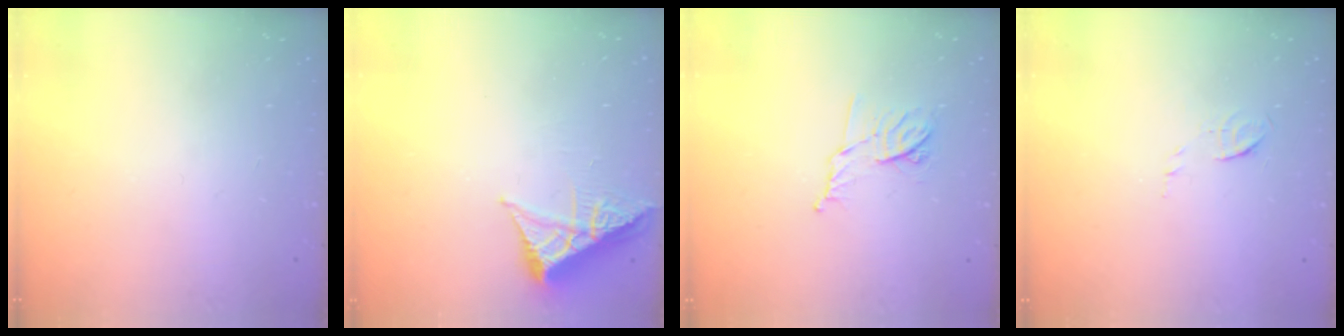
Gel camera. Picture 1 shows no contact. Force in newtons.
{"total": 6.0, "press": 5.9, "slide": 0.8}
{"total": 9.4, "press": 9.4, "slide": 0.7}
{"total": 5.0, "press": 4.9, "slide": 1.2}